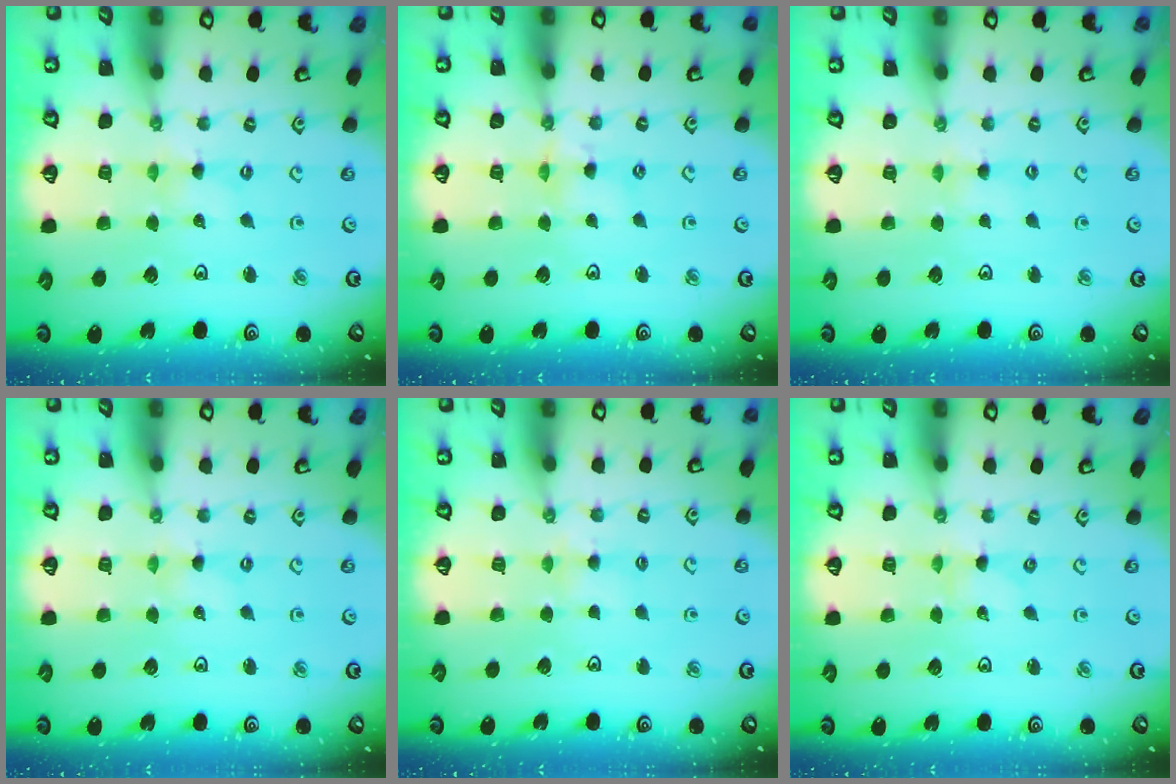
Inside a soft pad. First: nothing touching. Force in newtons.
{"total": 2.9, "press": 2.9, "slide": 0.4}
{"total": 2.3, "press": 2.3, "slide": 0.4}
{"total": 0.0}
{"total": 4.9, "press": 4.8, "slide": 0.7}
{"total": 0.0}